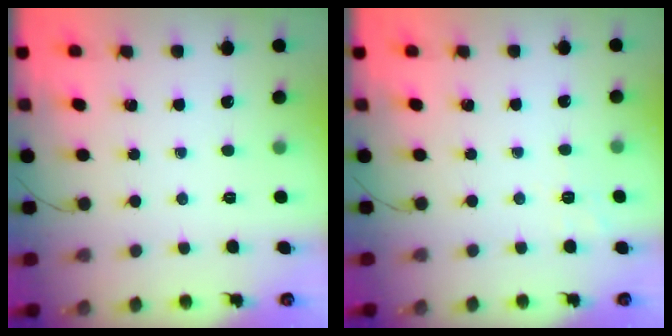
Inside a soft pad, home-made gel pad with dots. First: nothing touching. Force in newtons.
{"total": 2.3, "press": 1.5, "slide": 1.8}